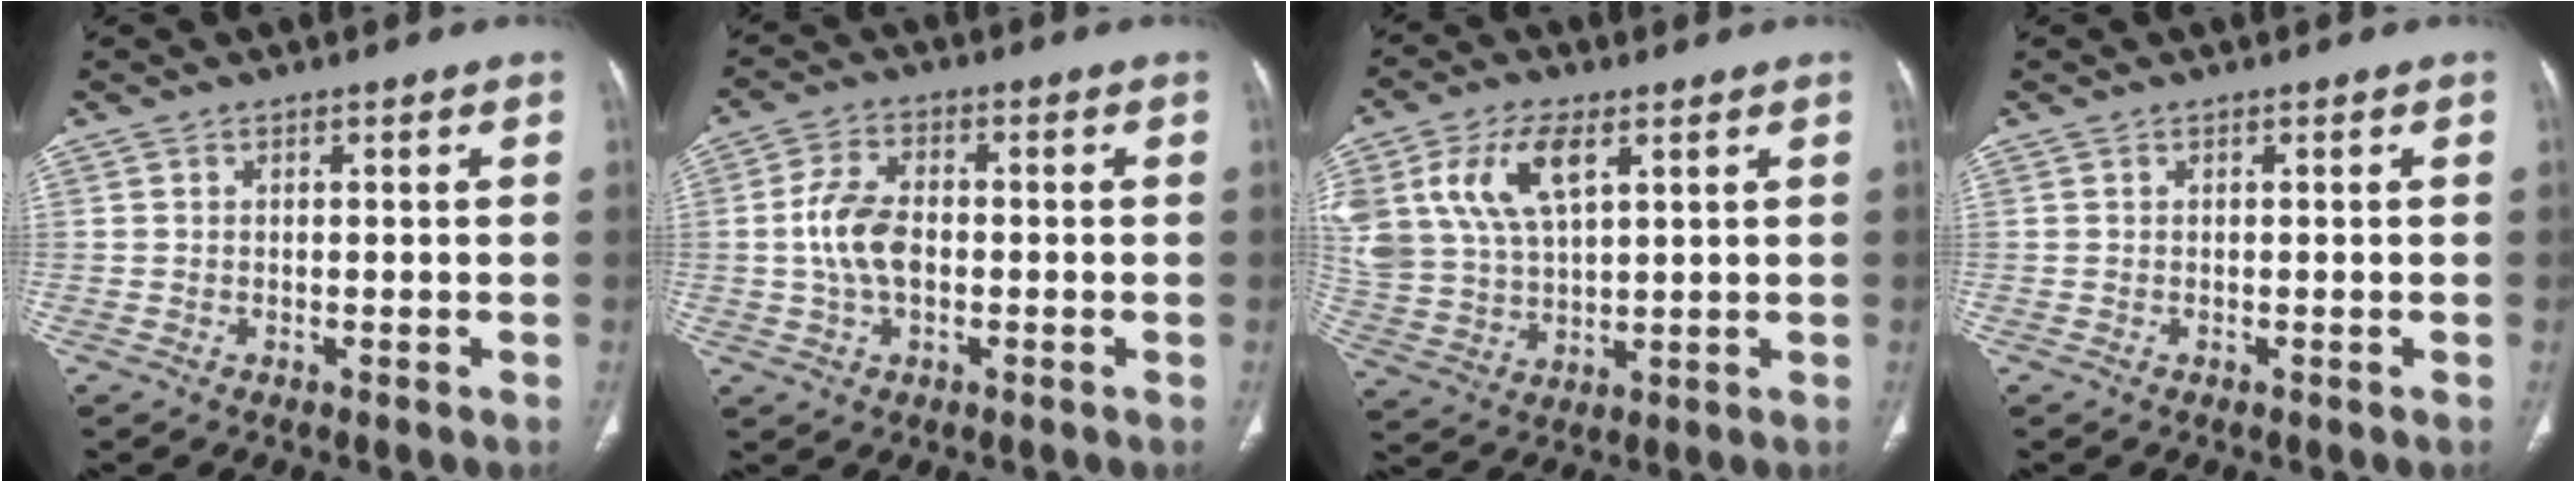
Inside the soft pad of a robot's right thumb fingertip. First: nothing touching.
{"total": 7.9, "force": [-0.5, 4.8, 6.3], "torque": [-0.123, 0.012, -0.012]}
{"total": 14.7, "force": [6.1, 8.0, 10.8], "torque": [-0.216, -0.008, 0.127]}
{"total": 0.0}